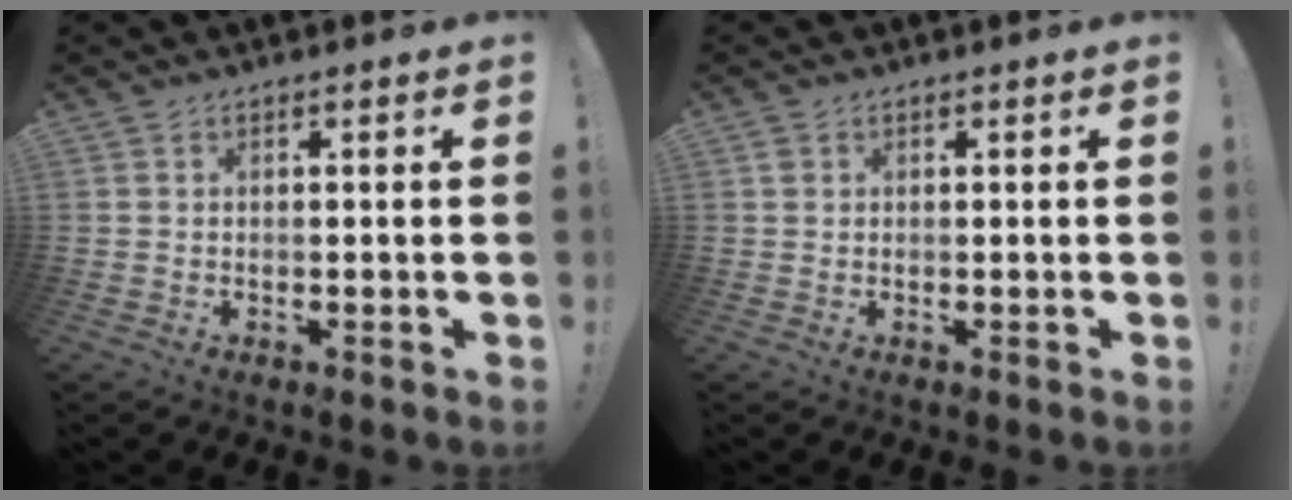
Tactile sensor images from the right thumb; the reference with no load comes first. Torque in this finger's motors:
{"motor_torque": [-0.07, 0.22, 0.33, 0.03, -0.01]}